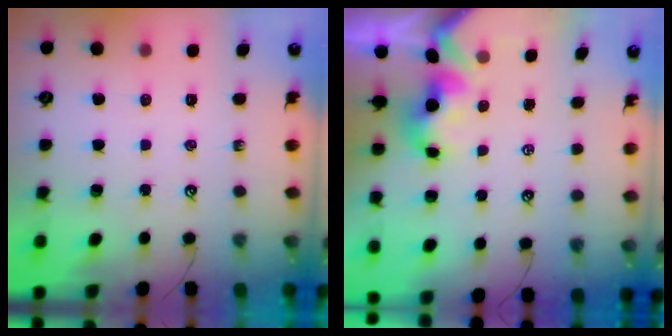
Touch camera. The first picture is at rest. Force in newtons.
{"total": 1.6, "press": 1.4, "slide": 0.7}